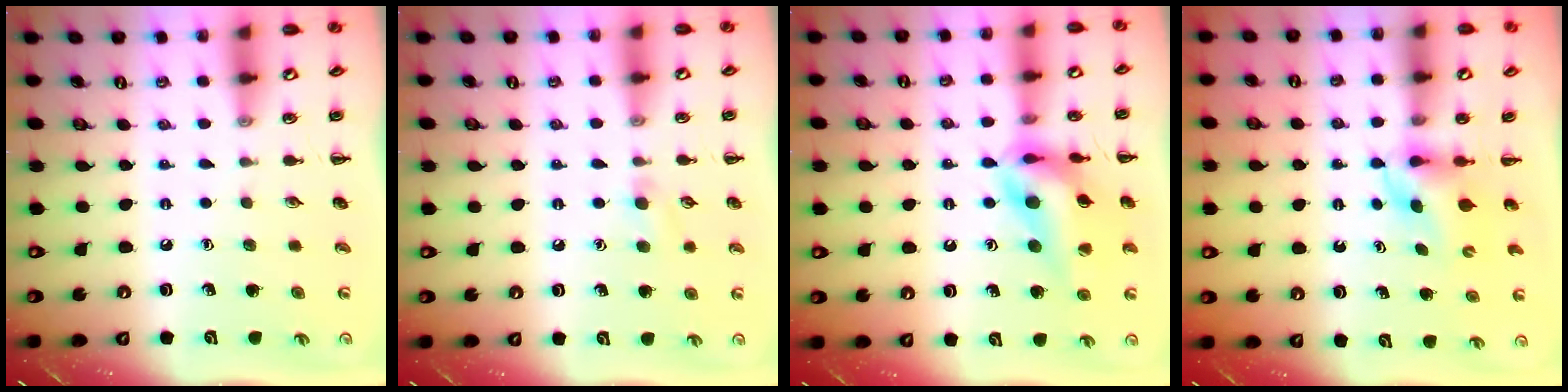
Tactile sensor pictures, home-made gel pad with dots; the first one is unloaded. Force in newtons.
{"total": 5.3, "press": 5.0, "slide": 1.9}
{"total": 16.0, "press": 15.7, "slide": 2.7}
{"total": 4.1, "press": 4.0, "slide": 1.0}